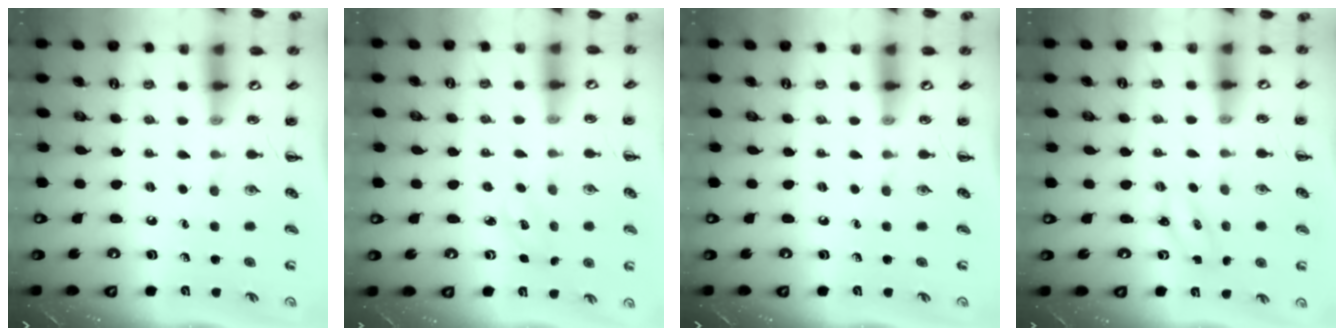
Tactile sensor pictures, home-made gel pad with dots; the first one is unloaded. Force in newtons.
{"total": 3.9, "press": 3.8, "slide": 1.1}
{"total": 0.0}
{"total": 2.4, "press": 2.3, "slide": 0.6}